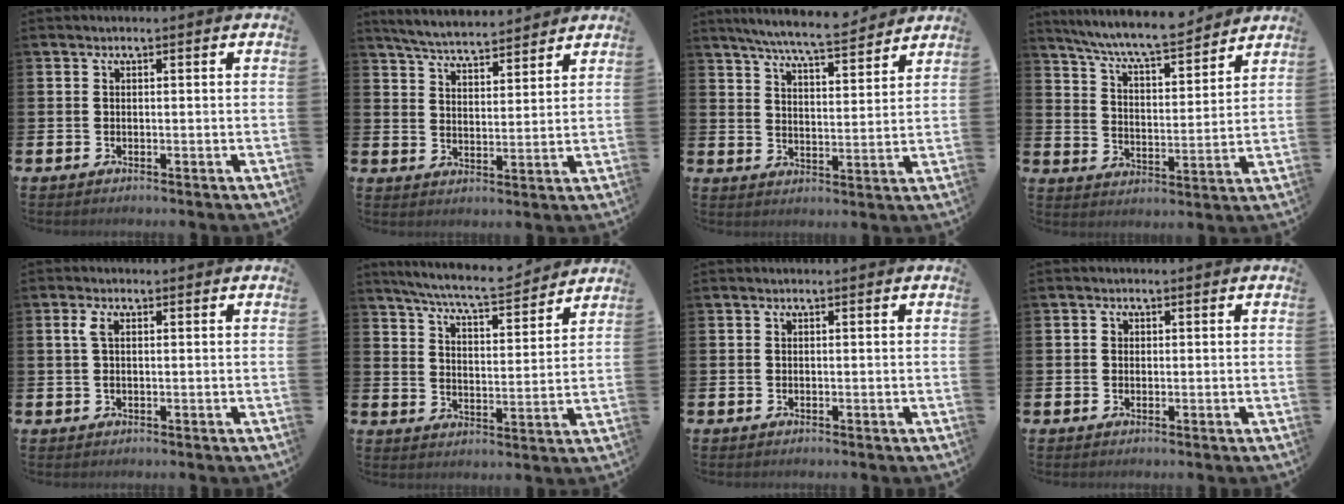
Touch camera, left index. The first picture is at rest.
{"total": 5.6, "force": [5.5, 0.5, 0.8], "torque": [-0.039, -0.030, 0.099]}
{"total": 7.1, "force": [6.7, 0.1, 2.2], "torque": [-0.062, -0.039, 0.117]}
{"total": 7.8, "force": [7.4, 0.5, 2.4], "torque": [-0.081, -0.049, 0.130]}
{"total": 2.2, "force": [0.6, 0.9, 1.9], "torque": [-0.041, 0.008, 0.009]}
{"total": 7.3, "force": [7.0, 0.2, 2.1], "torque": [-0.071, -0.042, 0.124]}
{"total": 0.0}
{"total": 1.0, "force": [0.2, 0.9, 0.3], "torque": [0.008, 0.001, -0.001]}